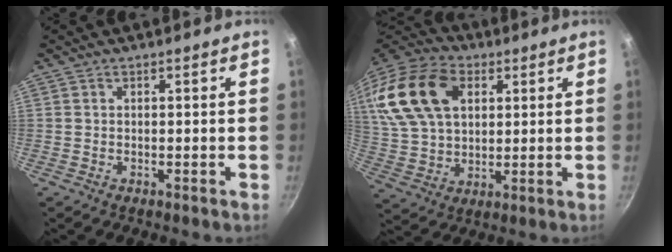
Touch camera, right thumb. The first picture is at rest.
{"total": 22.3, "force": [7.1, 14.9, 15.0], "torque": [-0.282, 0.008, 0.128]}